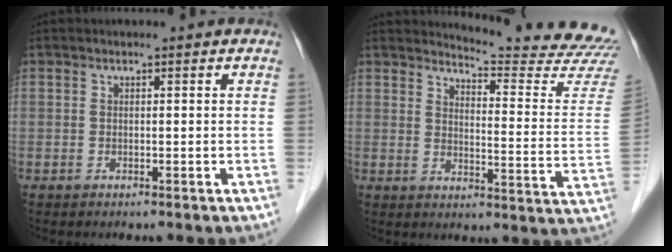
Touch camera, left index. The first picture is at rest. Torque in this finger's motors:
{"motor_torque": [-0.43, -1.02, 0.07, 0.01]}